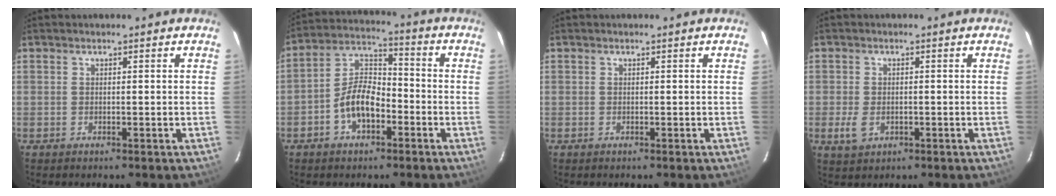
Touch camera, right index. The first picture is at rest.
{"total": 9.3, "force": [-4.0, 5.2, 6.6], "torque": [-0.128, 0.031, -0.066]}
{"total": 0.0}
{"total": 3.8, "force": [-1.0, 2.8, 2.3], "torque": [-0.052, -0.002, -0.013]}